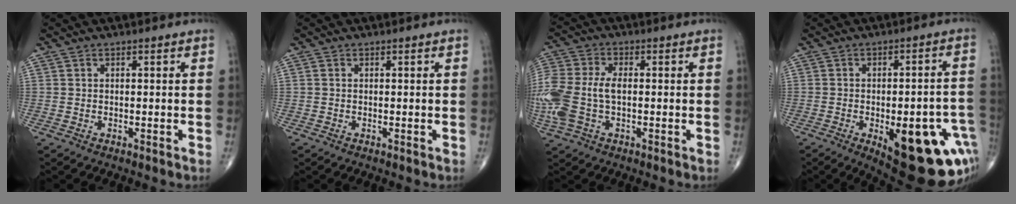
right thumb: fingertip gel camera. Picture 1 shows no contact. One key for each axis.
{"total": 0.0}
{"total": 14.9, "fx": -1.3, "fy": 8.9, "fz": 11.8, "tx": -0.315, "ty": 0.009, "tz": -0.023}
{"total": 23.0, "fx": -8.4, "fy": 9.0, "fz": 19.4, "tx": -0.171, "ty": 0.017, "tz": -0.088}